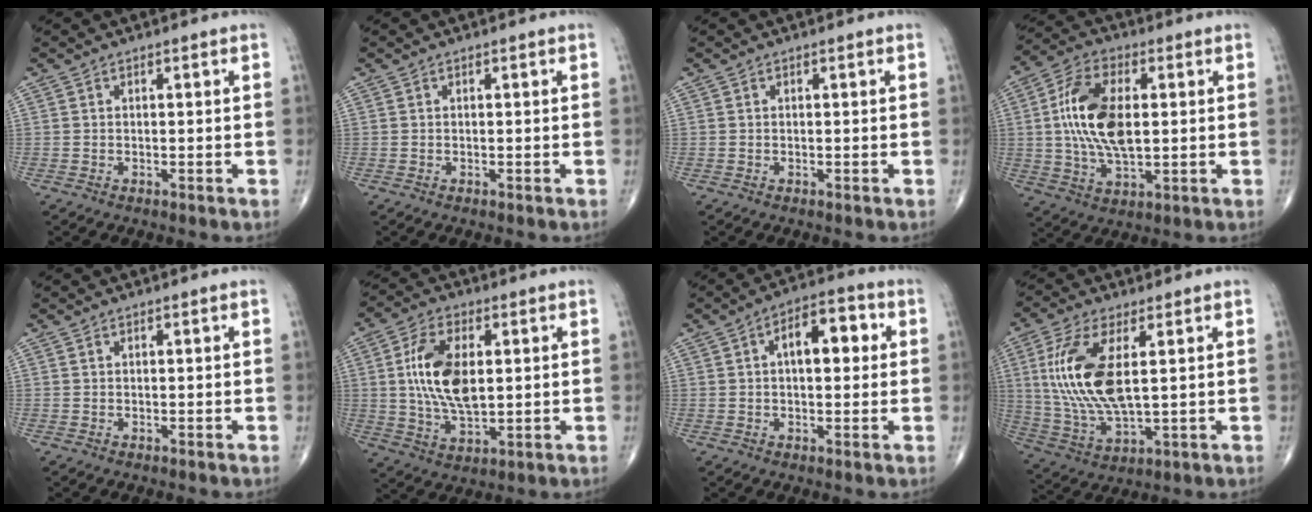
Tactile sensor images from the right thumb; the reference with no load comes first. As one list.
[{"total": 0.0}, {"total": 0.0}, {"total": 14.6, "force": [1.5, 7.5, 12.5], "torque": [-0.243, 0.003, 0.027]}, {"total": 0.0}, {"total": 13.0, "force": [1.8, 6.7, 11.0], "torque": [-0.206, -0.007, 0.037]}, {"total": 9.2, "force": [1.9, 4.6, 7.8], "torque": [-0.096, 0.021, 0.020]}, {"total": 15.4, "force": [2.9, 6.2, 13.8], "torque": [-0.303, -0.015, 0.066]}]